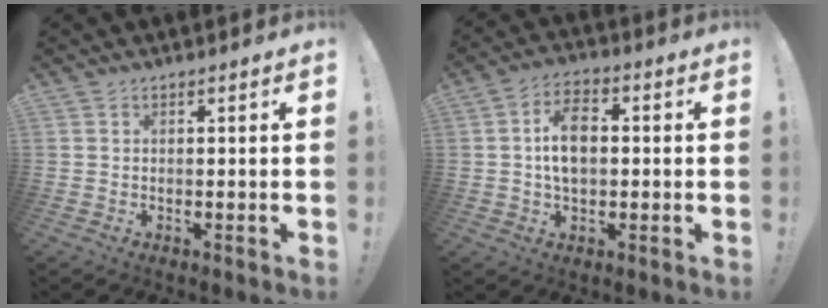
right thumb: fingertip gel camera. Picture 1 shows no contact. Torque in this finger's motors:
{"motor_torque": [0.02, 0.28, -0.13, 0.19, 0.31]}